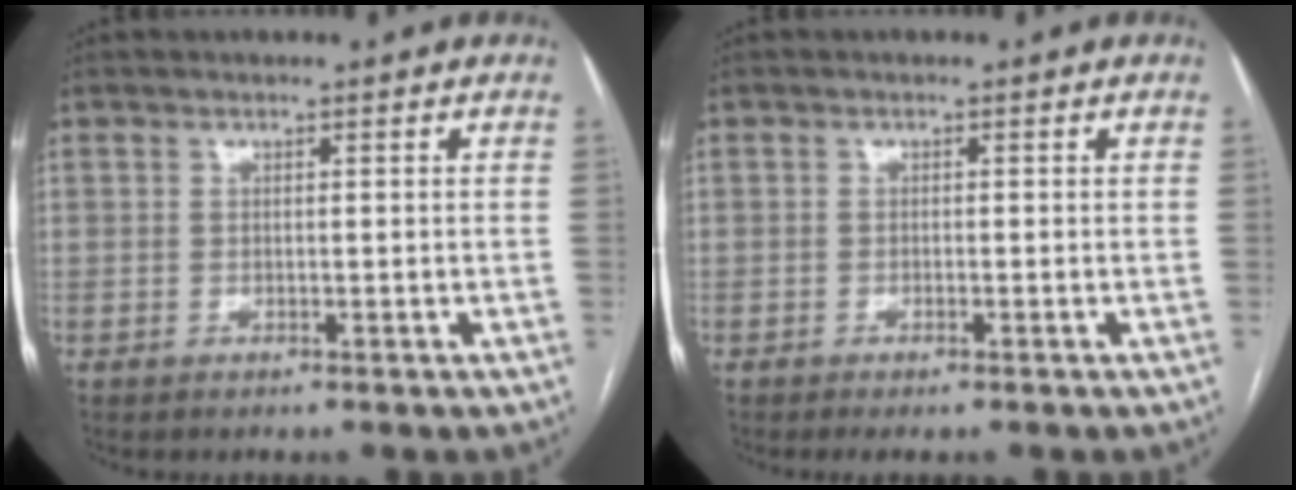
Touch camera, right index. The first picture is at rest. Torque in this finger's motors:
{"motor_torque": [0.23, 0.07, 0.13, 0.02]}